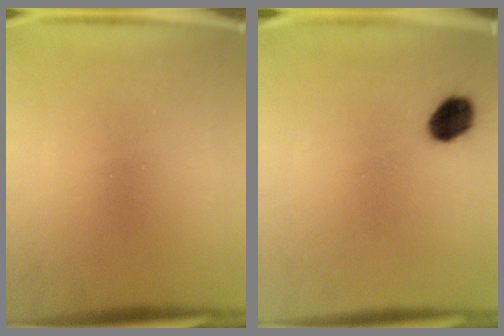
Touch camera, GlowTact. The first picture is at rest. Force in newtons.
{"total": 6.4}